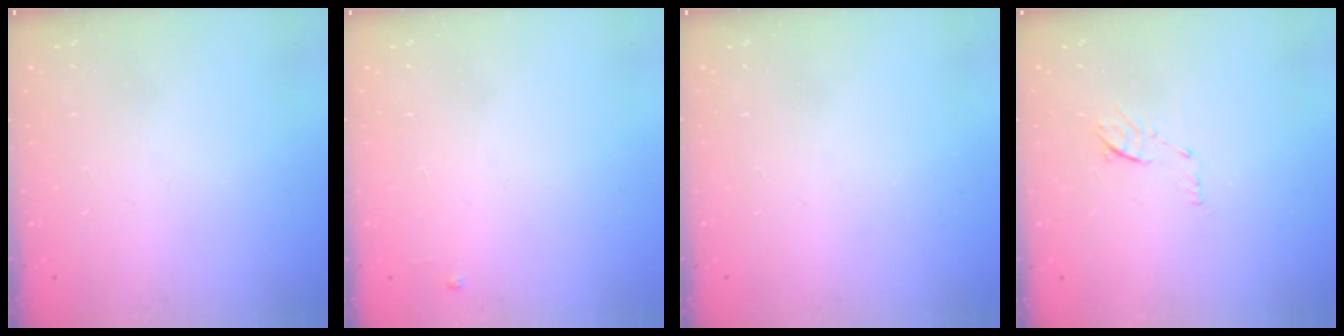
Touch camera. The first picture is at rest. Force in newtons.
{"total": 2.4, "press": 2.4, "slide": 0.4}
{"total": 0.0}
{"total": 5.7, "press": 5.6, "slide": 0.8}